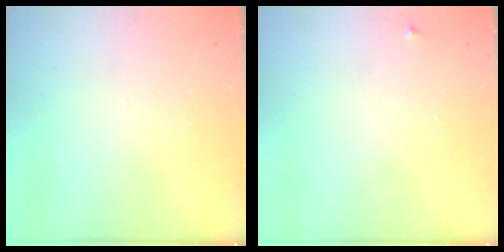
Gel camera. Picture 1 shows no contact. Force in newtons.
{"total": 2.3, "press": 2.3, "slide": 0.3}